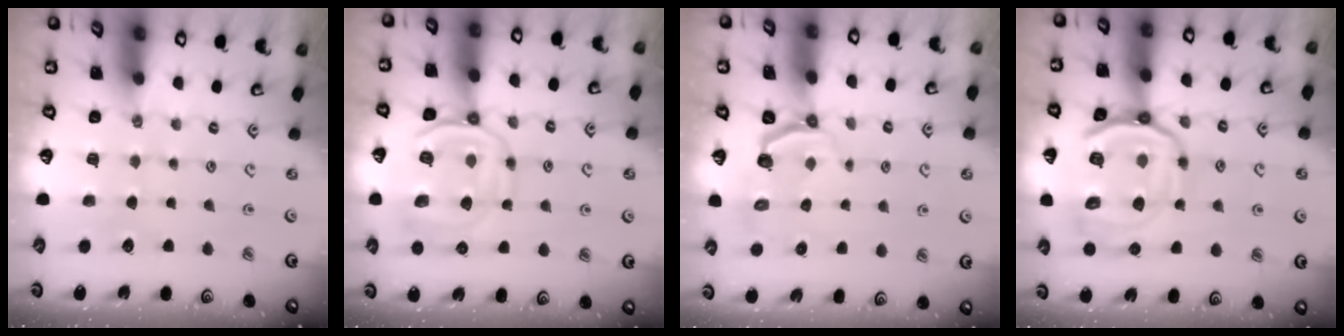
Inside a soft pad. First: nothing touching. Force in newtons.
{"total": 11.6, "press": 11.5, "slide": 1.1}
{"total": 3.6, "press": 2.6, "slide": 2.5}
{"total": 20.5, "press": 20.4, "slide": 2.3}